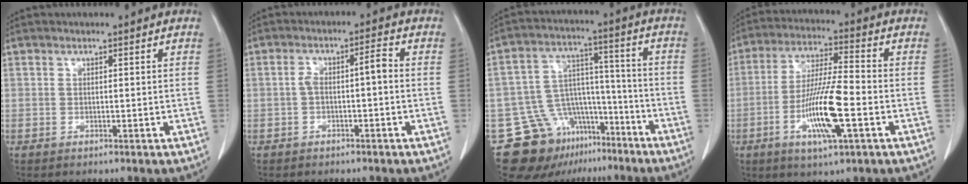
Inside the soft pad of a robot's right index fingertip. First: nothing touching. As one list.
[{"total": 4.0, "force": [-0.5, 0.9, 3.8], "torque": [-0.070, 0.022, -0.005]}, {"total": 14.6, "force": [-10.1, 9.4, 5.0], "torque": [-0.074, 0.065, -0.152]}, {"total": 12.3, "force": [-3.9, 1.4, 11.5], "torque": [-0.222, -0.008, -0.072]}]